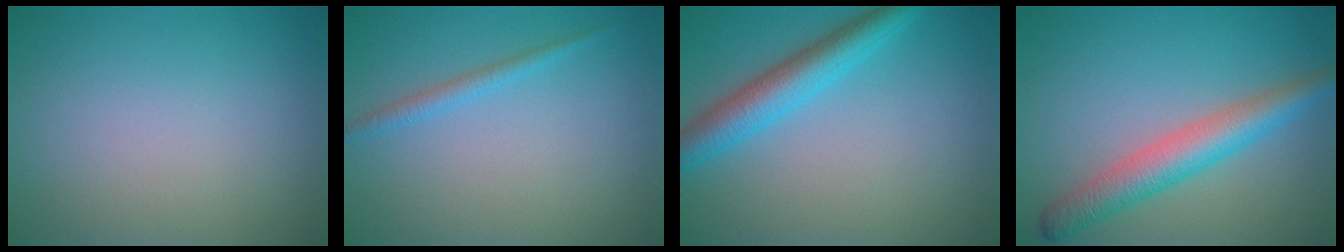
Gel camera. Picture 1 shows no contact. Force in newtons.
{"total": 1.3, "press": 1.3, "slide": 0.1}
{"total": 4.5, "press": 4.5, "slide": 0.3}
{"total": 4.9, "press": 4.9, "slide": 0.2}